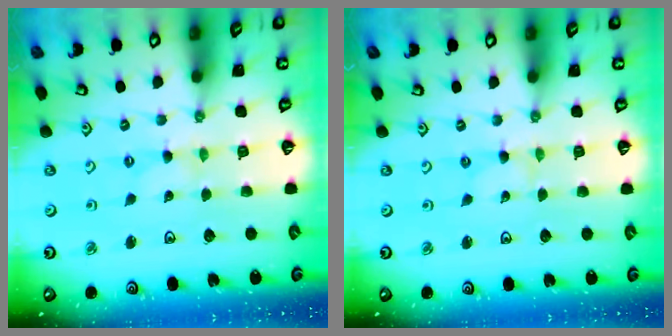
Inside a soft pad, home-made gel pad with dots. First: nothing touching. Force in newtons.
{"total": 0.0}